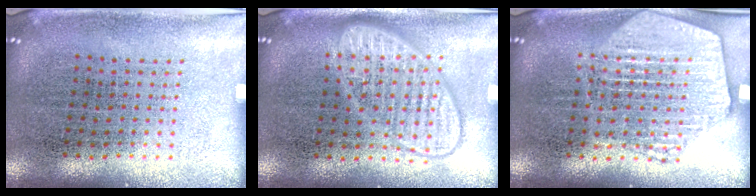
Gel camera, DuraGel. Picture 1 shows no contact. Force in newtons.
{"total": 2.9, "press": 2.8, "slide": 0.4}
{"total": 1.9, "press": 1.9, "slide": 0.3}